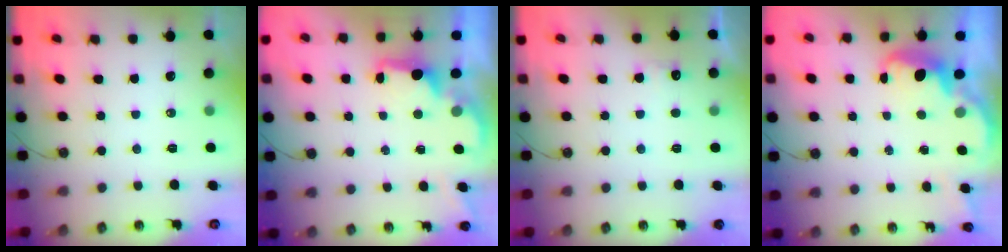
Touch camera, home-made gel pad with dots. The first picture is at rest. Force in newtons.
{"total": 2.1, "press": 1.9, "slide": 0.8}
{"total": 6.3, "press": 6.2, "slide": 1.3}
{"total": 2.7, "press": 2.6, "slide": 0.6}